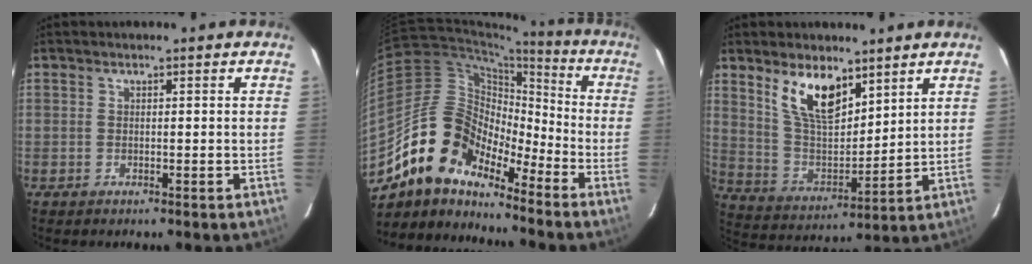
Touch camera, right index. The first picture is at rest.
{"total": 14.1, "force": [-11.2, 6.3, 5.7], "torque": [-0.097, 0.022, -0.223]}
{"total": 12.2, "force": [7.5, 5.3, 8.1], "torque": [-0.152, 0.002, 0.155]}